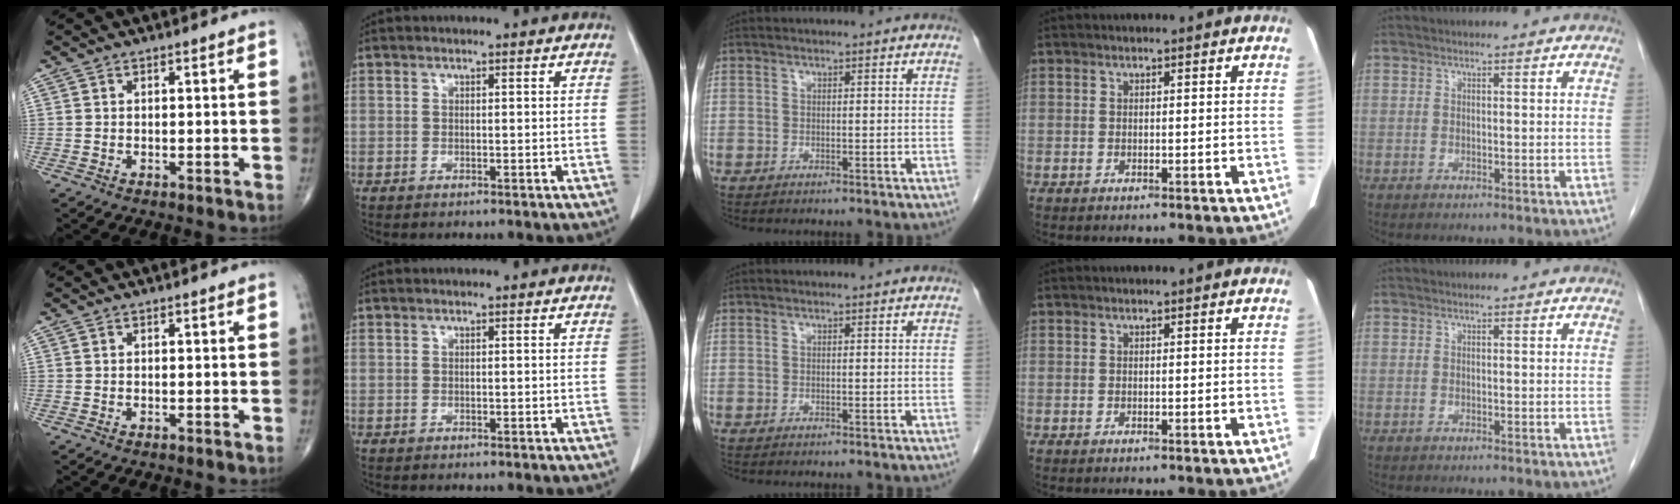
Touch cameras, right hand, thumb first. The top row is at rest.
{}